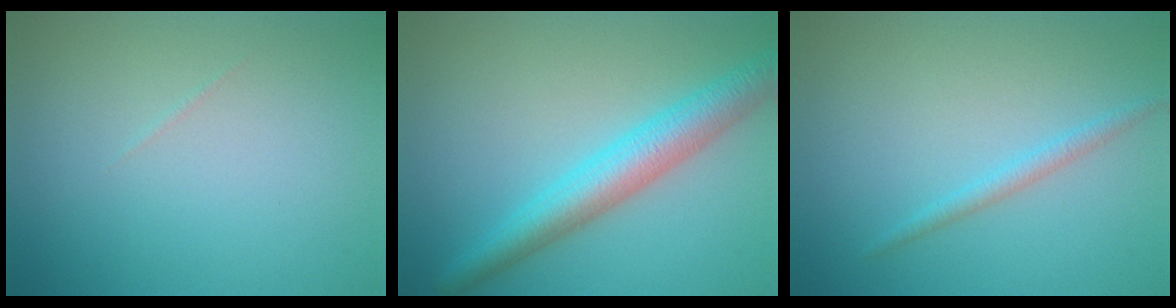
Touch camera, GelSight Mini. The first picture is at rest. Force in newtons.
{"total": 5.1, "press": 5.1, "slide": 0.2}
{"total": 1.4, "press": 1.4, "slide": 0.1}